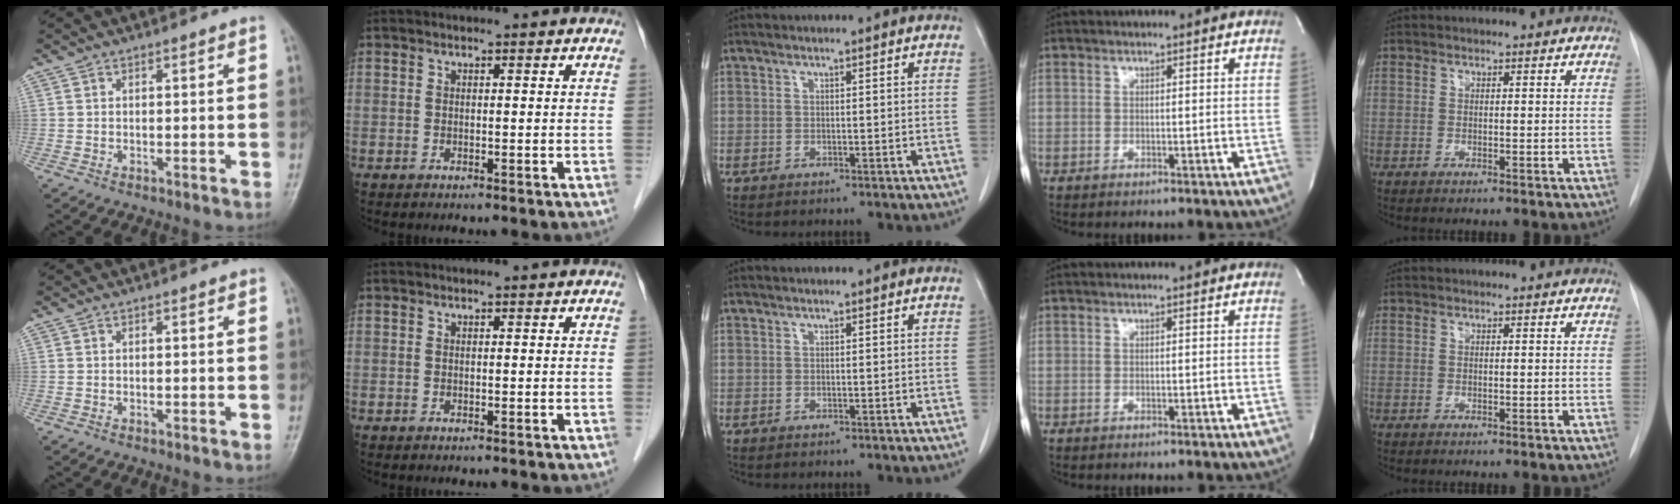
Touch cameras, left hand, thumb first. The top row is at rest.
{}